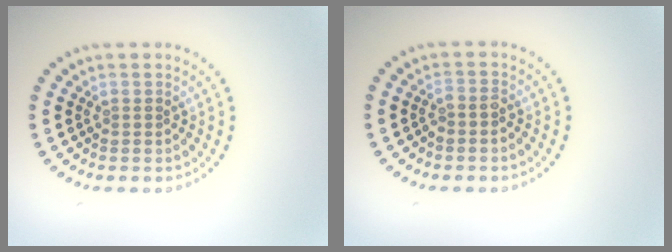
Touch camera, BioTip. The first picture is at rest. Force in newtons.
{"total": 0.8, "press": 0.6, "slide": 0.6}